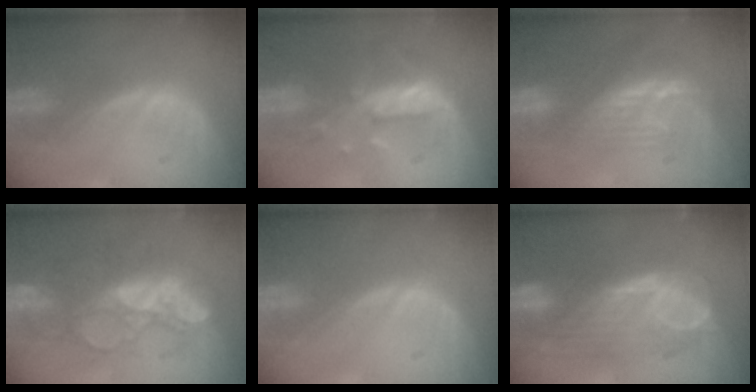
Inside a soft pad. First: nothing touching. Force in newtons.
{"total": 8.1, "press": 7.4, "slide": 3.2}
{"total": 8.3, "press": 7.1, "slide": 4.3}
{"total": 8.7, "press": 8.5, "slide": 1.6}
{"total": 0.0}
{"total": 8.7, "press": 8.7, "slide": 0.8}